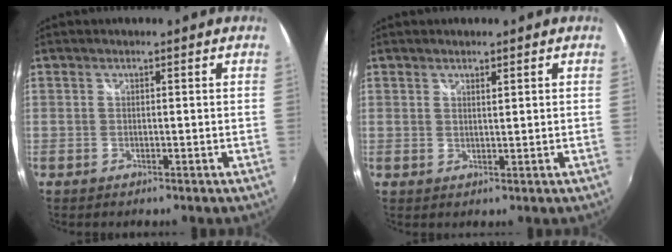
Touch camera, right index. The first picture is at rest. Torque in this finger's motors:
{"motor_torque": [-0.20, -0.13, 0.00, 0.00]}